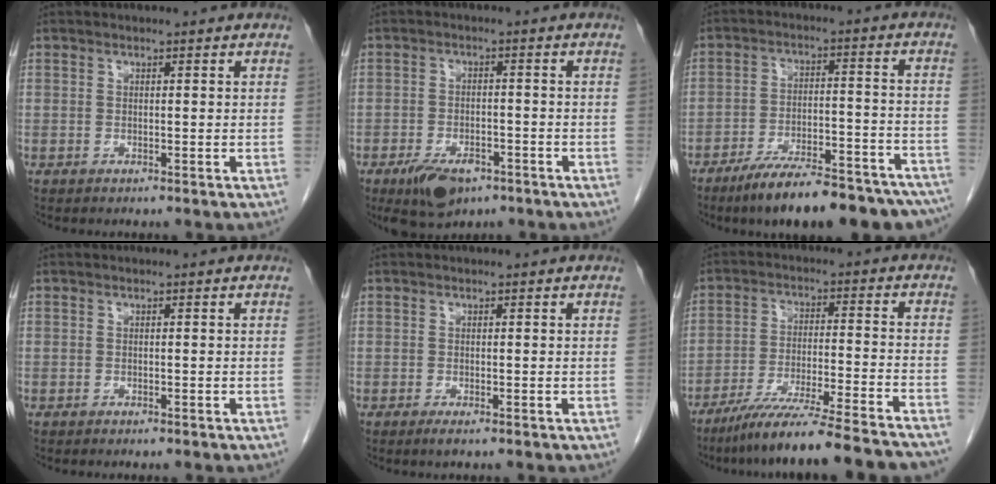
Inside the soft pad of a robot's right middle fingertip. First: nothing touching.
{"total": 6.8, "force": [-4.2, 3.2, 4.3], "torque": [-0.078, -0.005, -0.064]}
{"total": 21.0, "force": [-17.0, 4.1, 11.7], "torque": [-0.112, 0.018, -0.242]}
{"total": 0.0}
{"total": 0.8, "force": [-0.5, 0.0, 0.7], "torque": [-0.013, -0.003, -0.008]}
{"total": 19.7, "force": [-17.2, -0.5, 9.5], "torque": [-0.125, -0.036, -0.261]}